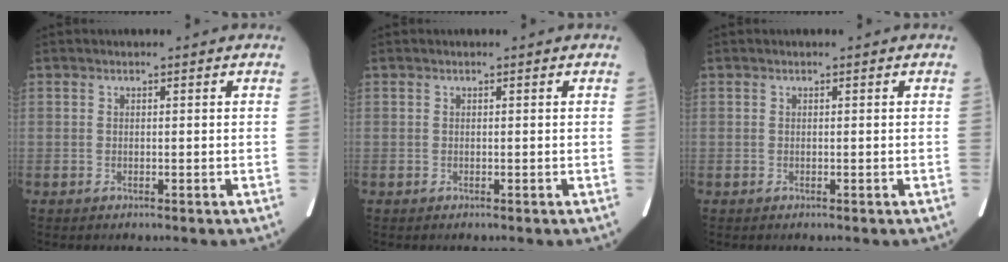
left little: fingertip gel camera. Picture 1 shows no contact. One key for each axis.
{"total": 0.0}
{"total": 0.0}